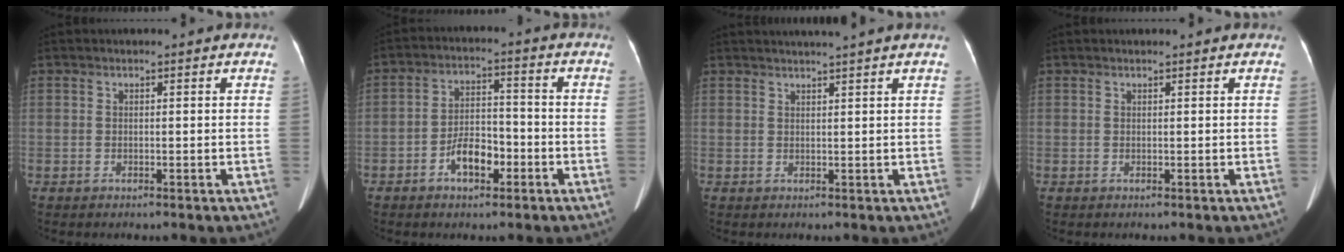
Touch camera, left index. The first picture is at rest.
{"total": 6.3, "force": [-3.0, 3.0, 4.6], "torque": [-0.086, 0.015, -0.054]}
{"total": 4.2, "force": [3.6, -1.2, 1.8], "torque": [-0.019, 0.013, 0.049]}
{"total": 0.7, "force": [0.6, 0.1, 0.2], "torque": [-0.005, 0.009, 0.009]}